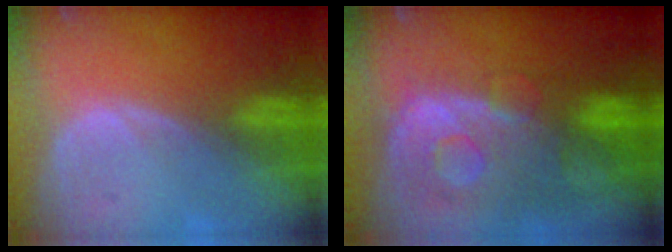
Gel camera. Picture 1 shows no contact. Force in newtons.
{"total": 12.1, "press": 10.1, "slide": 6.7}